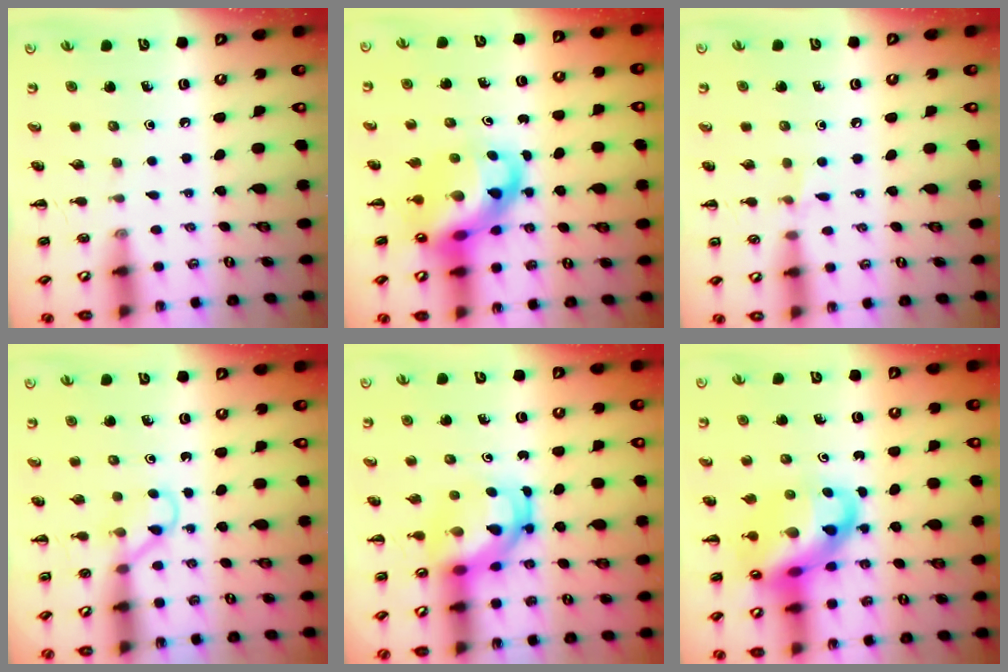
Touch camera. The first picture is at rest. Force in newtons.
{"total": 11.2, "press": 10.8, "slide": 3.1}
{"total": 4.2, "press": 4.0, "slide": 1.2}
{"total": 3.2, "press": 3.0, "slide": 0.9}
{"total": 5.8, "press": 5.7, "slide": 1.1}
{"total": 15.6, "press": 15.0, "slide": 4.0}